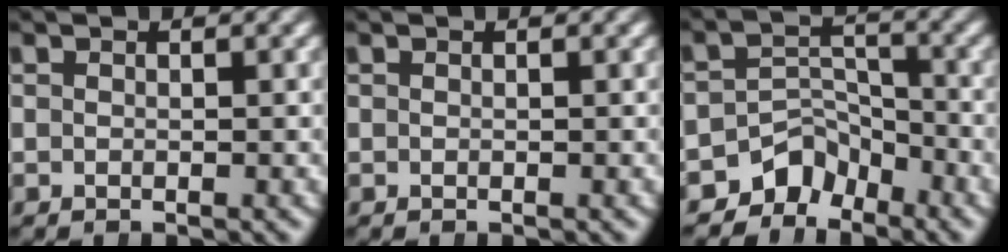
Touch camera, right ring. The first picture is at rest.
{"total": 0.0}
{"total": 6.9, "force": [-4.1, 5.0, 2.5], "torque": [-0.037, -0.017, -0.072]}